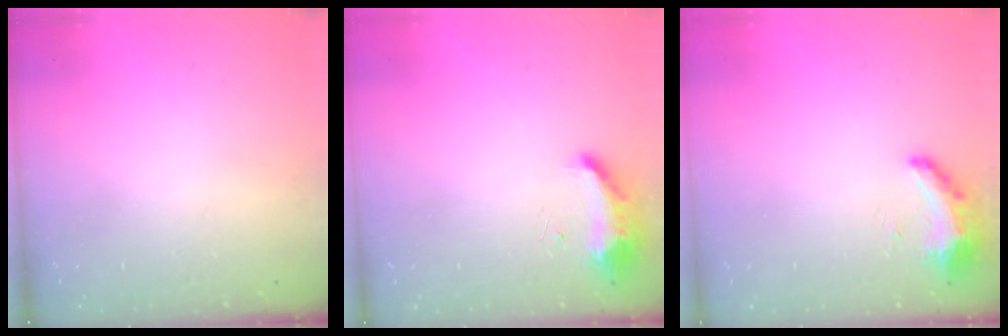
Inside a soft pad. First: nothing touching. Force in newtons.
{"total": 12.5, "press": 9.4, "slide": 8.2}
{"total": 8.7, "press": 8.5, "slide": 1.8}